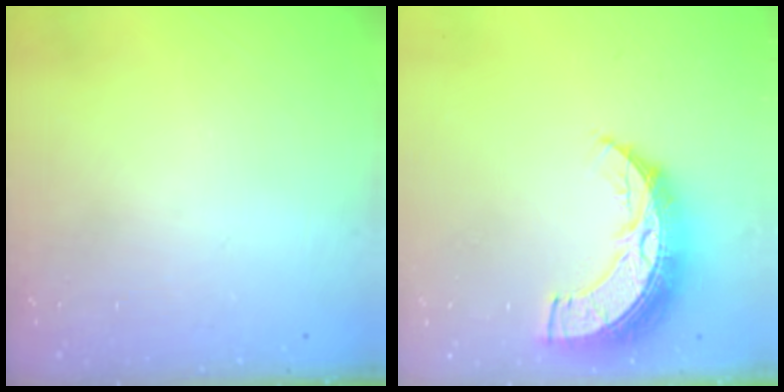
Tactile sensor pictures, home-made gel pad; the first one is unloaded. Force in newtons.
{"total": 12.3, "press": 12.3, "slide": 0.9}